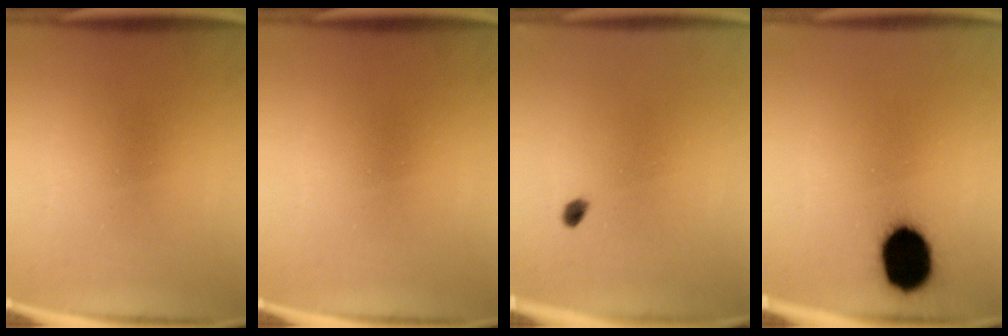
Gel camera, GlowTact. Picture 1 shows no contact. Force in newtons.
{"total": 0.0}
{"total": 2.0}
{"total": 14.4}